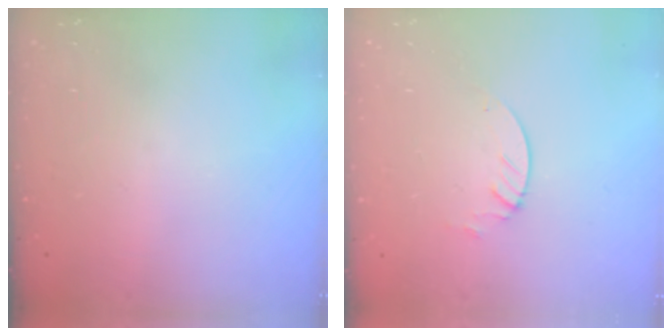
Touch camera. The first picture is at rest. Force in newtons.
{"total": 2.1, "press": 2.1, "slide": 0.2}